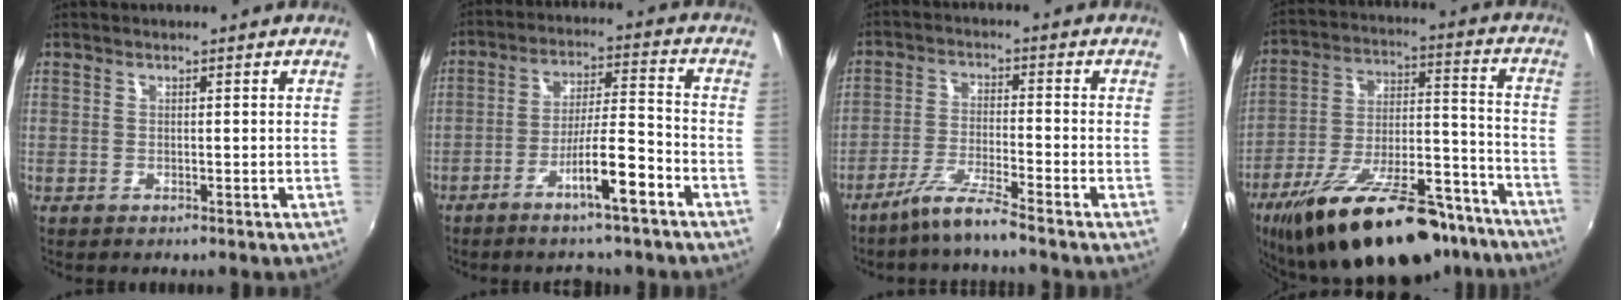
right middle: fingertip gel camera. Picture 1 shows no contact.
{"total": 9.3, "force": [-5.9, 1.0, 7.2], "torque": [-0.133, 0.000, -0.096]}
{"total": 6.2, "force": [-5.2, -0.5, 3.4], "torque": [-0.080, -0.004, -0.099]}
{"total": 29.3, "force": [-21.4, 10.8, 16.9], "torque": [-0.293, -0.012, -0.309]}